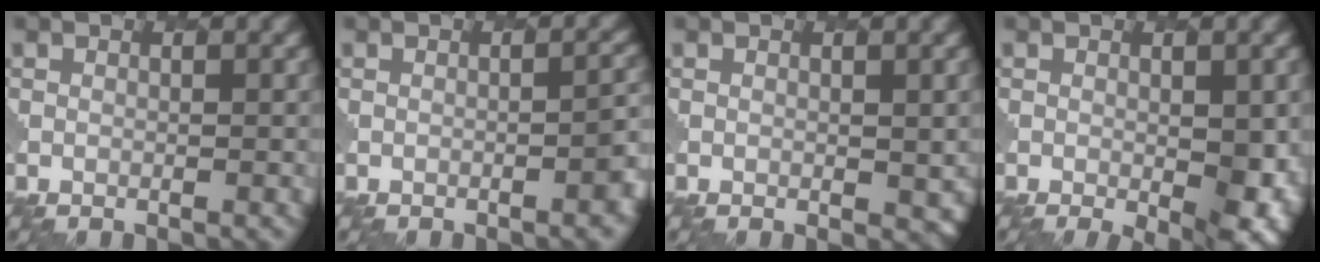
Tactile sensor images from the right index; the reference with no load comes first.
{"total": 3.0, "force": [-1.1, 0.8, 2.7], "torque": [-0.028, 0.008, -0.017]}
{"total": 2.8, "force": [-0.1, 1.7, 2.2], "torque": [-0.022, -0.008, 0.004]}
{"total": 6.2, "force": [-1.3, 2.4, 5.6], "torque": [-0.078, -0.016, -0.010]}